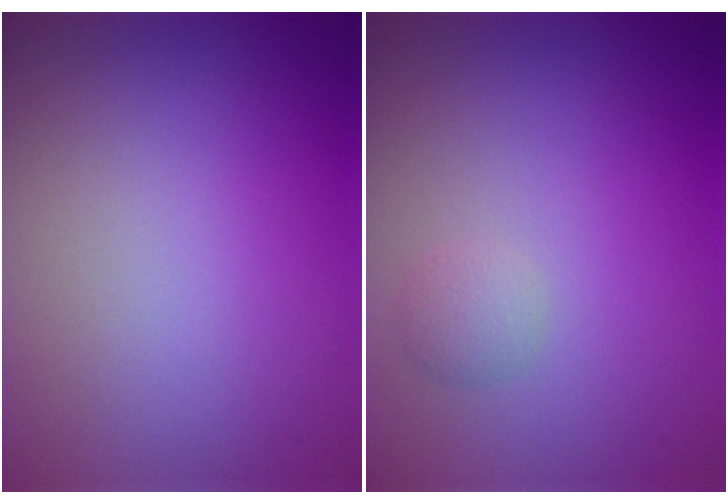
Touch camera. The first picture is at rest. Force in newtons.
{"total": 1.3, "press": 1.3, "slide": 0.2}